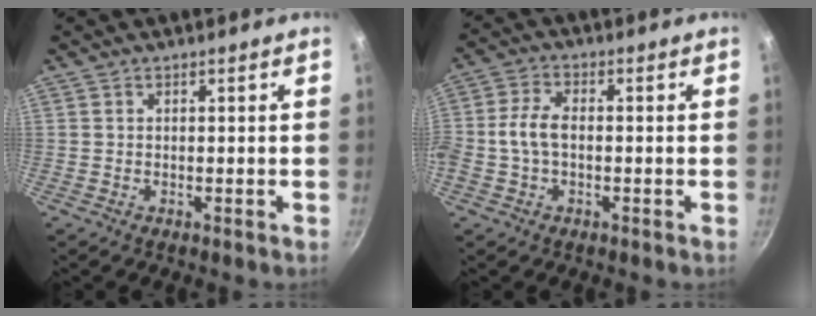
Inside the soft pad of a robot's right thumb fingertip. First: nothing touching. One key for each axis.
{"total": 5.9, "fx": -0.7, "fy": 3.5, "fz": 4.7, "tx": -0.096, "ty": 0.020, "tz": -0.023}